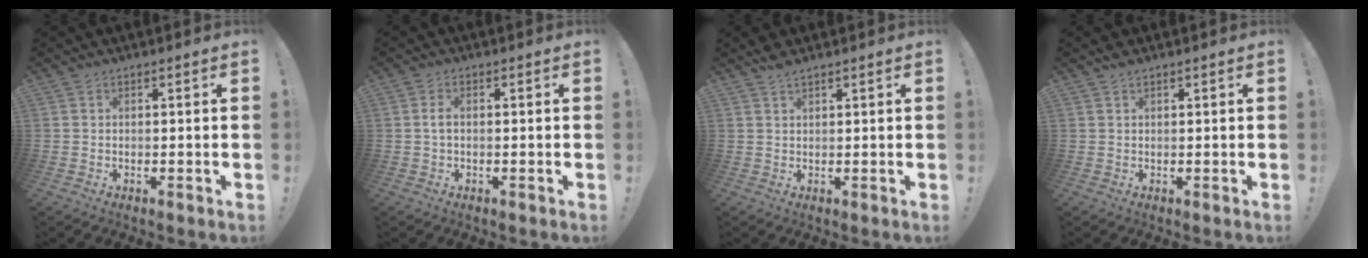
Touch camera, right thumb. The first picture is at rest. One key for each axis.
{"total": 1.9, "fx": 0.0, "fy": 0.7, "fz": 1.8, "tx": -0.038, "ty": 0.006, "tz": 0.001}
{"total": 2.3, "fx": 2.0, "fy": 0.3, "fz": 1.0, "tx": -0.017, "ty": -0.011, "tz": 0.036}
{"total": 0.9, "fx": 0.8, "fy": 0.0, "fz": 0.3, "tx": -0.011, "ty": 0.001, "tz": 0.017}